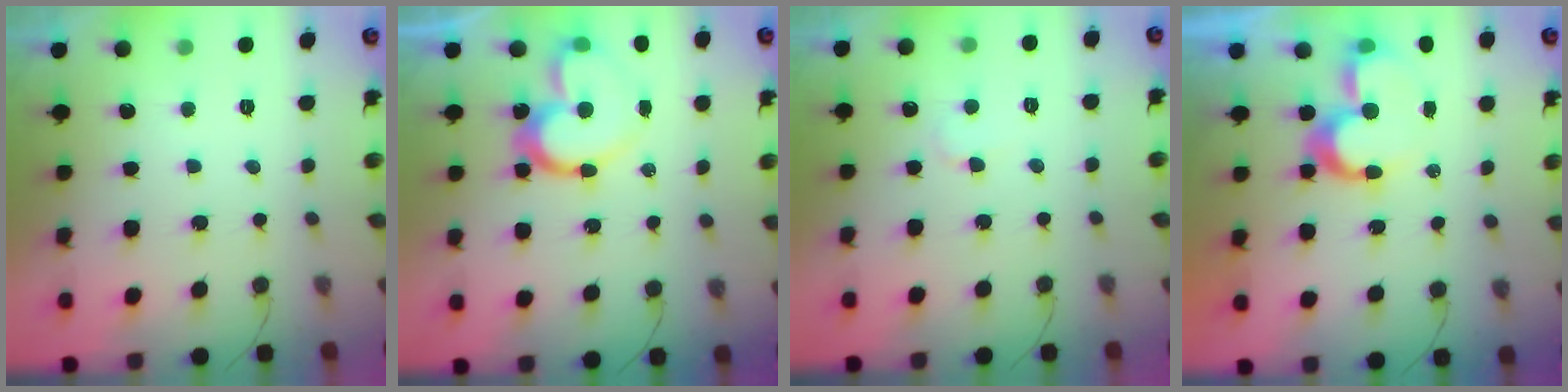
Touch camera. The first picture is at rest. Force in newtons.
{"total": 14.7, "press": 14.6, "slide": 1.1}
{"total": 3.1, "press": 3.1, "slide": 0.3}
{"total": 8.5, "press": 8.5, "slide": 0.2}